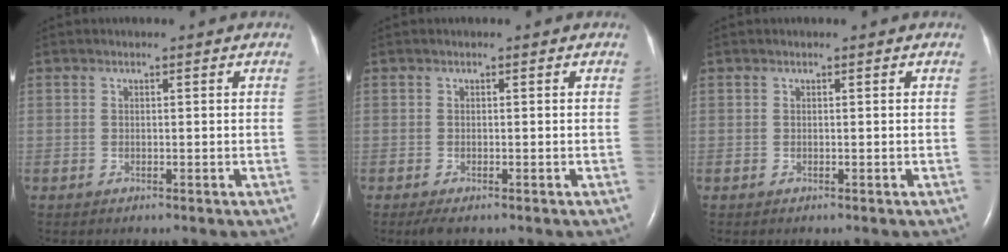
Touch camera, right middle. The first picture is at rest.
{"total": 1.6, "force": [-1.0, 0.4, 1.1], "torque": [-0.026, -0.006, -0.017]}
{"total": 0.0}